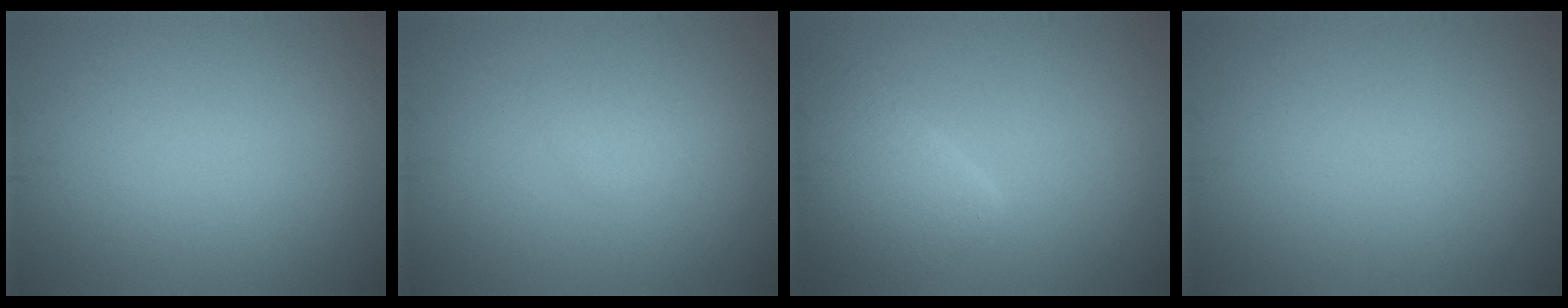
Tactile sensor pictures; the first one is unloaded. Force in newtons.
{"total": 1.0, "press": 1.0, "slide": 0.1}
{"total": 4.5, "press": 4.5, "slide": 0.4}
{"total": 0.0}